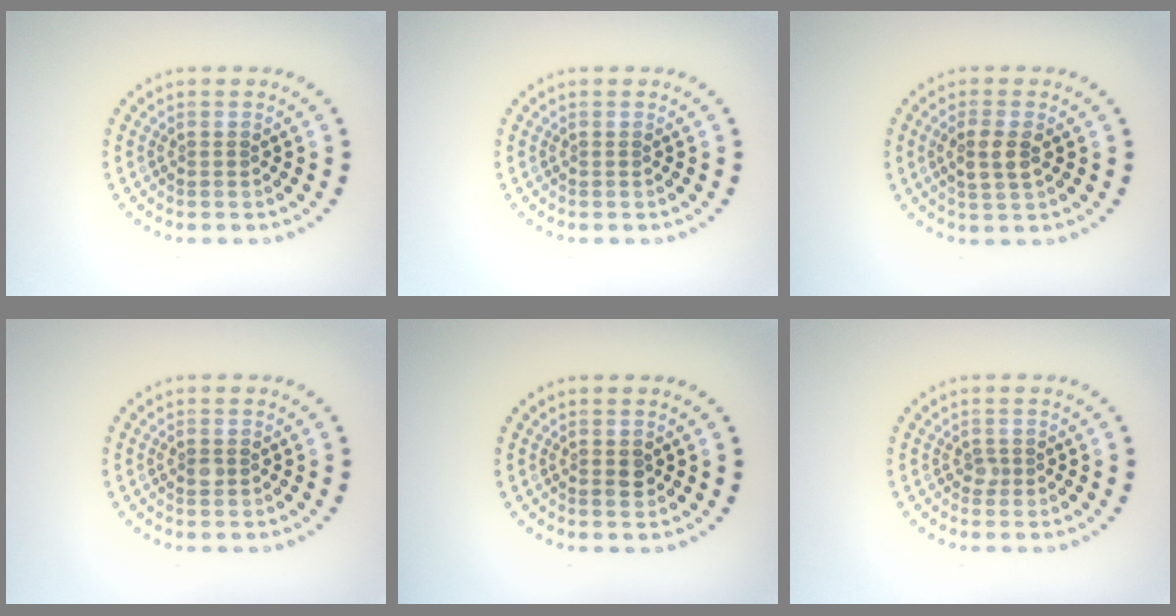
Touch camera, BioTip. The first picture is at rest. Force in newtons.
{"total": 0.0}
{"total": 2.5, "press": 2.4, "slide": 0.6}
{"total": 1.0, "press": 0.9, "slide": 0.1}
{"total": 1.2, "press": 1.2, "slide": 0.2}
{"total": 0.8, "press": 0.5, "slide": 0.6}